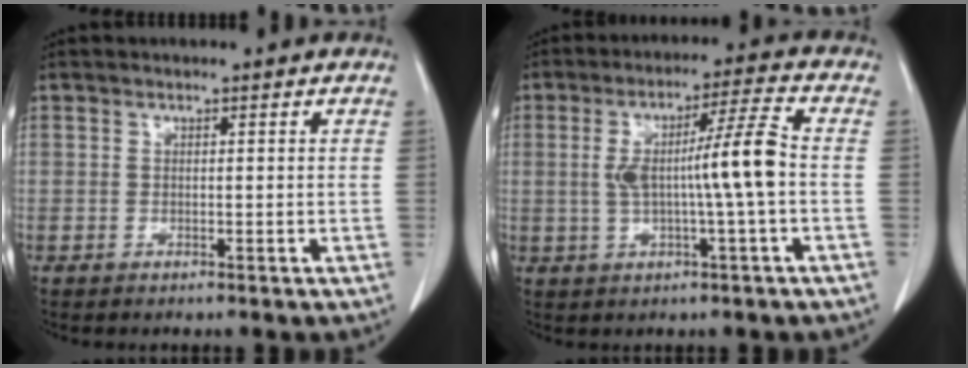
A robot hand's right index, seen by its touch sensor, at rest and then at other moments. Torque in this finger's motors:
{"motor_torque": [1.01, -0.19, 0.48, 0.16]}